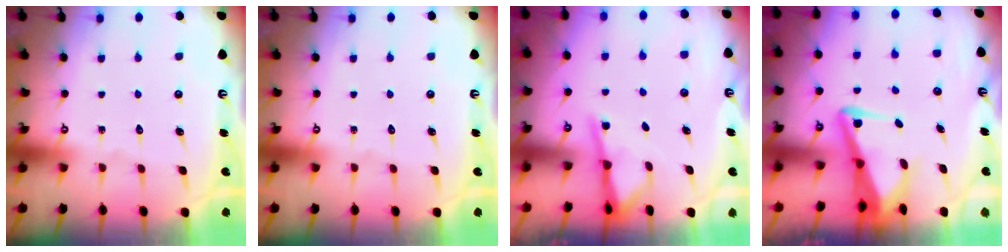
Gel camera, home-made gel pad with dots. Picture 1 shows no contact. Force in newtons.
{"total": 0.0}
{"total": 2.6, "press": 2.6, "slide": 0.4}
{"total": 5.2, "press": 4.8, "slide": 2.0}